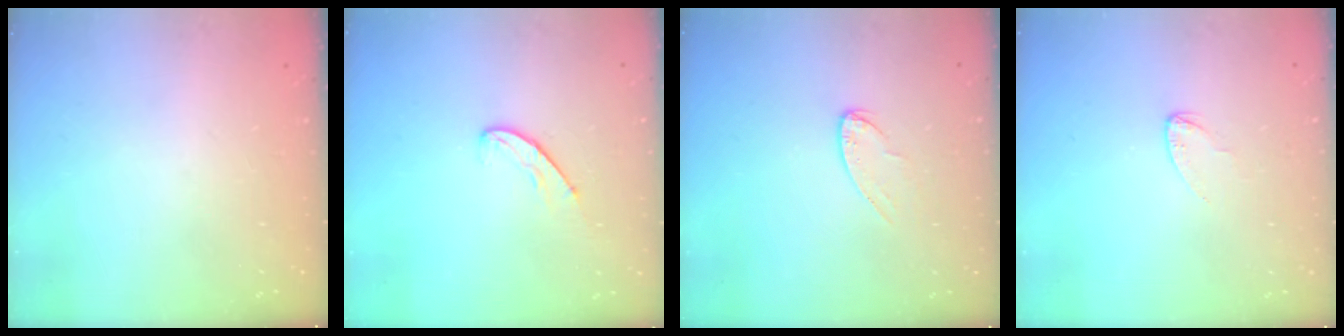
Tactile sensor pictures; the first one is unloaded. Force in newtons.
{"total": 5.6, "press": 5.5, "slide": 0.5}
{"total": 7.1, "press": 7.0, "slide": 0.6}
{"total": 2.6, "press": 2.6, "slide": 0.2}